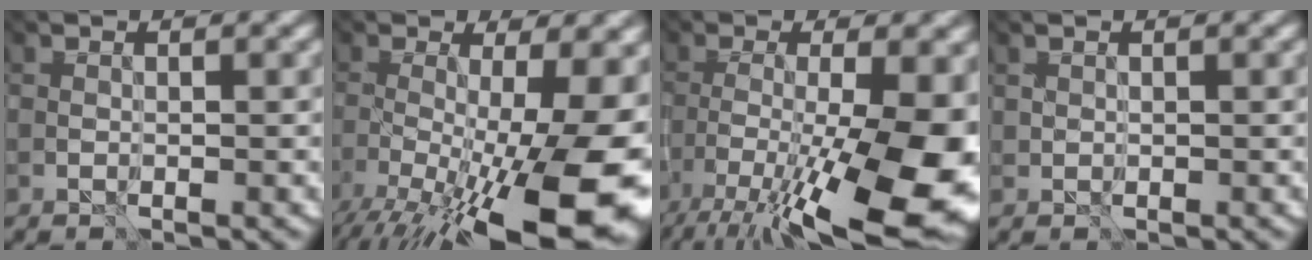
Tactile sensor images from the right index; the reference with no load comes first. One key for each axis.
{"total": 17.6, "fx": -6.2, "fy": 6.9, "fz": 15.0, "tx": -0.237, "ty": -0.024, "tz": -0.059}
{"total": 15.5, "fx": -7.0, "fy": 4.7, "fz": 13.0, "tx": -0.221, "ty": -0.003, "tz": -0.099}
{"total": 1.0, "fx": 0.8, "fy": 0.7, "fz": -0.1, "tx": 0.001, "ty": 0.001, "tz": 0.014}